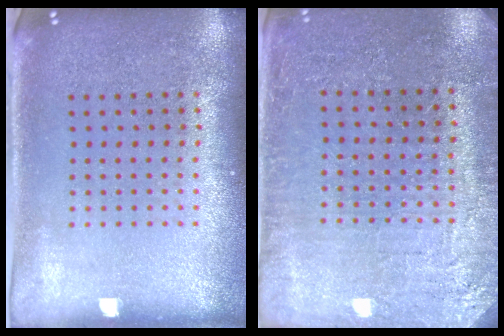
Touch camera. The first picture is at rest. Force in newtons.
{"total": 2.9, "press": 2.9, "slide": 0.4}